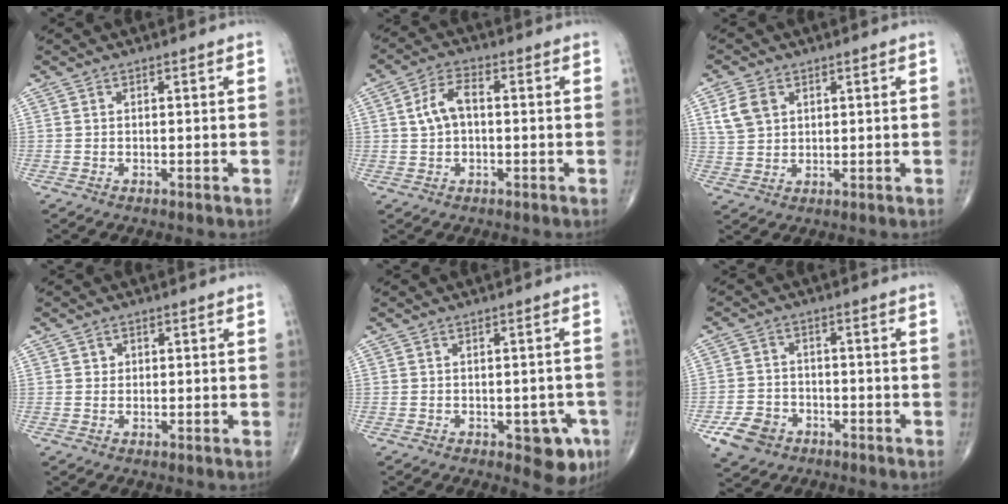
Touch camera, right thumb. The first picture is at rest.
{"total": 5.9, "force": [0.5, 3.4, 4.9], "torque": [-0.096, 0.019, 0.003]}
{"total": 5.8, "force": [2.3, 4.2, 3.2], "torque": [-0.054, -0.002, 0.049]}
{"total": 0.5, "force": [0.0, 0.4, 0.3], "torque": [-0.004, 0.001, -0.001]}
{"total": 6.6, "force": [-2.8, 3.2, 5.1], "torque": [-0.031, 0.006, -0.030]}
{"total": 6.9, "force": [-3.6, 5.2, 2.8], "torque": [-0.042, 0.018, -0.062]}